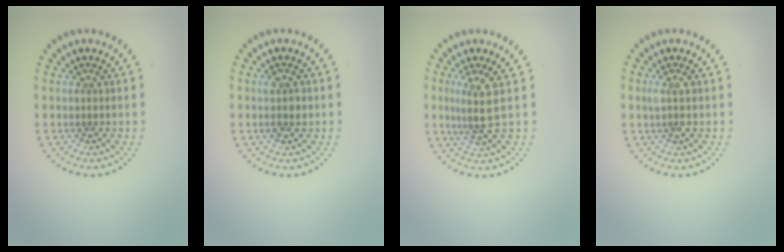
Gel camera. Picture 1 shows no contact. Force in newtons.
{"total": 1.6, "press": 1.5, "slide": 0.2}
{"total": 2.8, "press": 2.1, "slide": 1.9}
{"total": 1.3, "press": 1.2, "slide": 0.6}